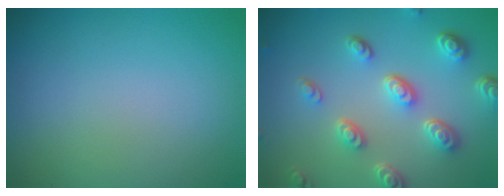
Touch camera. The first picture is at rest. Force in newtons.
{"total": 5.0, "press": 3.7, "slide": 3.3}